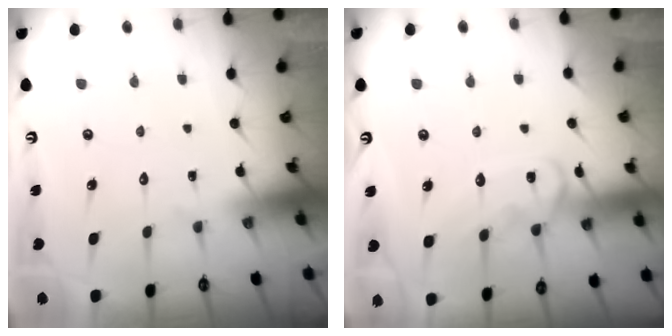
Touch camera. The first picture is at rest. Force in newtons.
{"total": 11.6, "press": 11.5, "slide": 0.9}